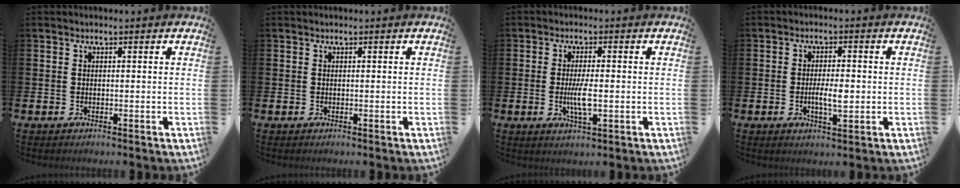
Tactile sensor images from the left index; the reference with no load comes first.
{"total": 0.0}
{"total": 3.7, "force": [-0.5, 0.8, 3.5], "torque": [-0.069, -0.005, -0.013]}
{"total": 3.6, "force": [-0.5, 1.2, 3.4], "torque": [-0.054, -0.004, -0.011]}